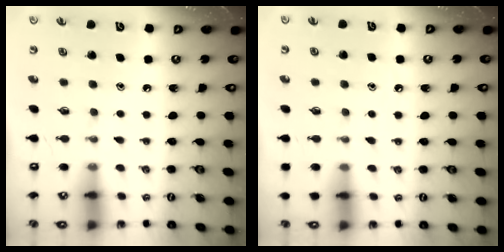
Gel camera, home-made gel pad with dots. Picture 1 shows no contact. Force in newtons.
{"total": 4.7, "press": 4.7, "slide": 0.6}